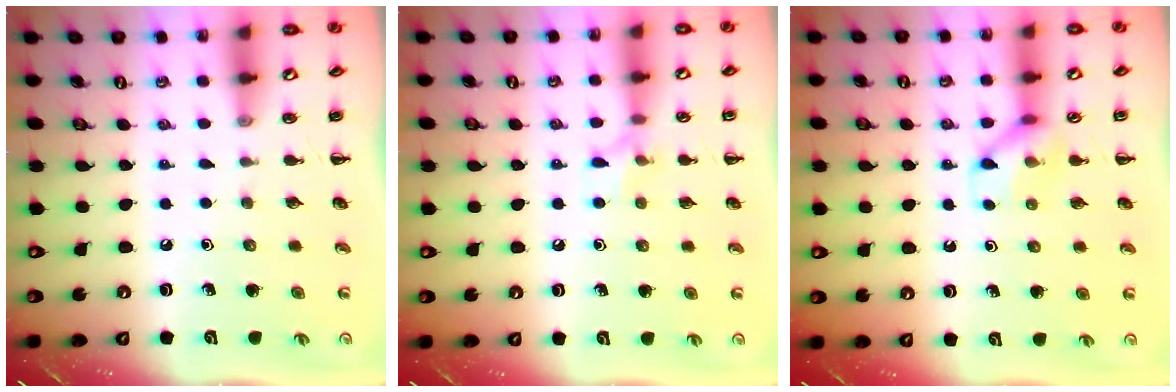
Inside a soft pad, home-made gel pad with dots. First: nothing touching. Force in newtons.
{"total": 6.4, "press": 6.2, "slide": 1.6}
{"total": 9.3, "press": 9.3, "slide": 0.7}